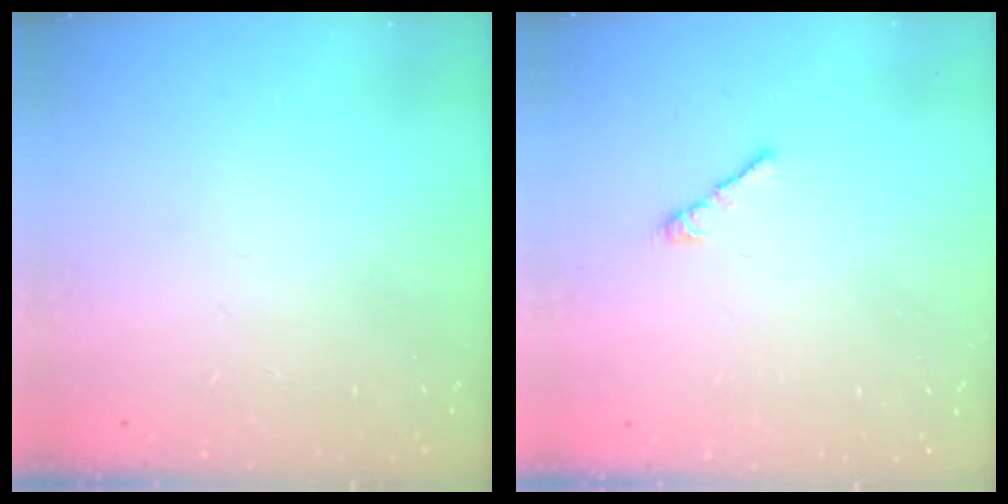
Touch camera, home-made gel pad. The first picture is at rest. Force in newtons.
{"total": 3.0, "press": 2.9, "slide": 0.8}